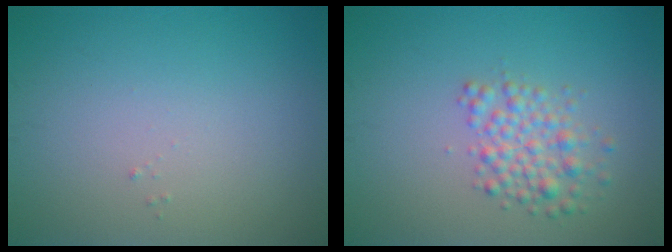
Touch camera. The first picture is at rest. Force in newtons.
{"total": 2.9, "press": 2.9, "slide": 0.1}